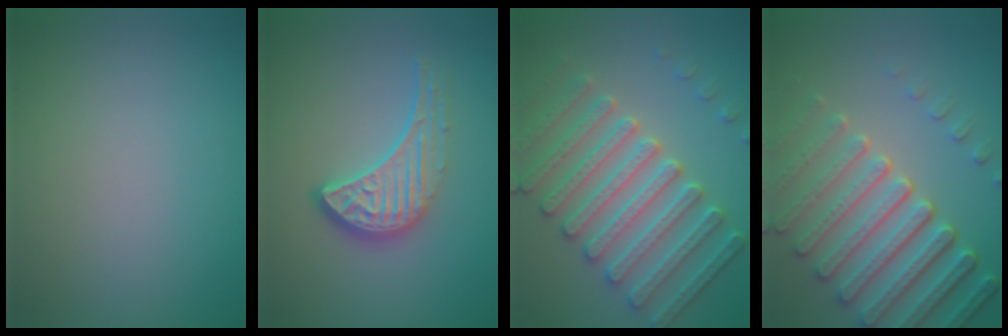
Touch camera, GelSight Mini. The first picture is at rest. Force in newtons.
{"total": 4.3, "press": 3.2, "slide": 2.8}
{"total": 6.1, "press": 5.6, "slide": 2.2}
{"total": 7.9, "press": 5.7, "slide": 5.4}